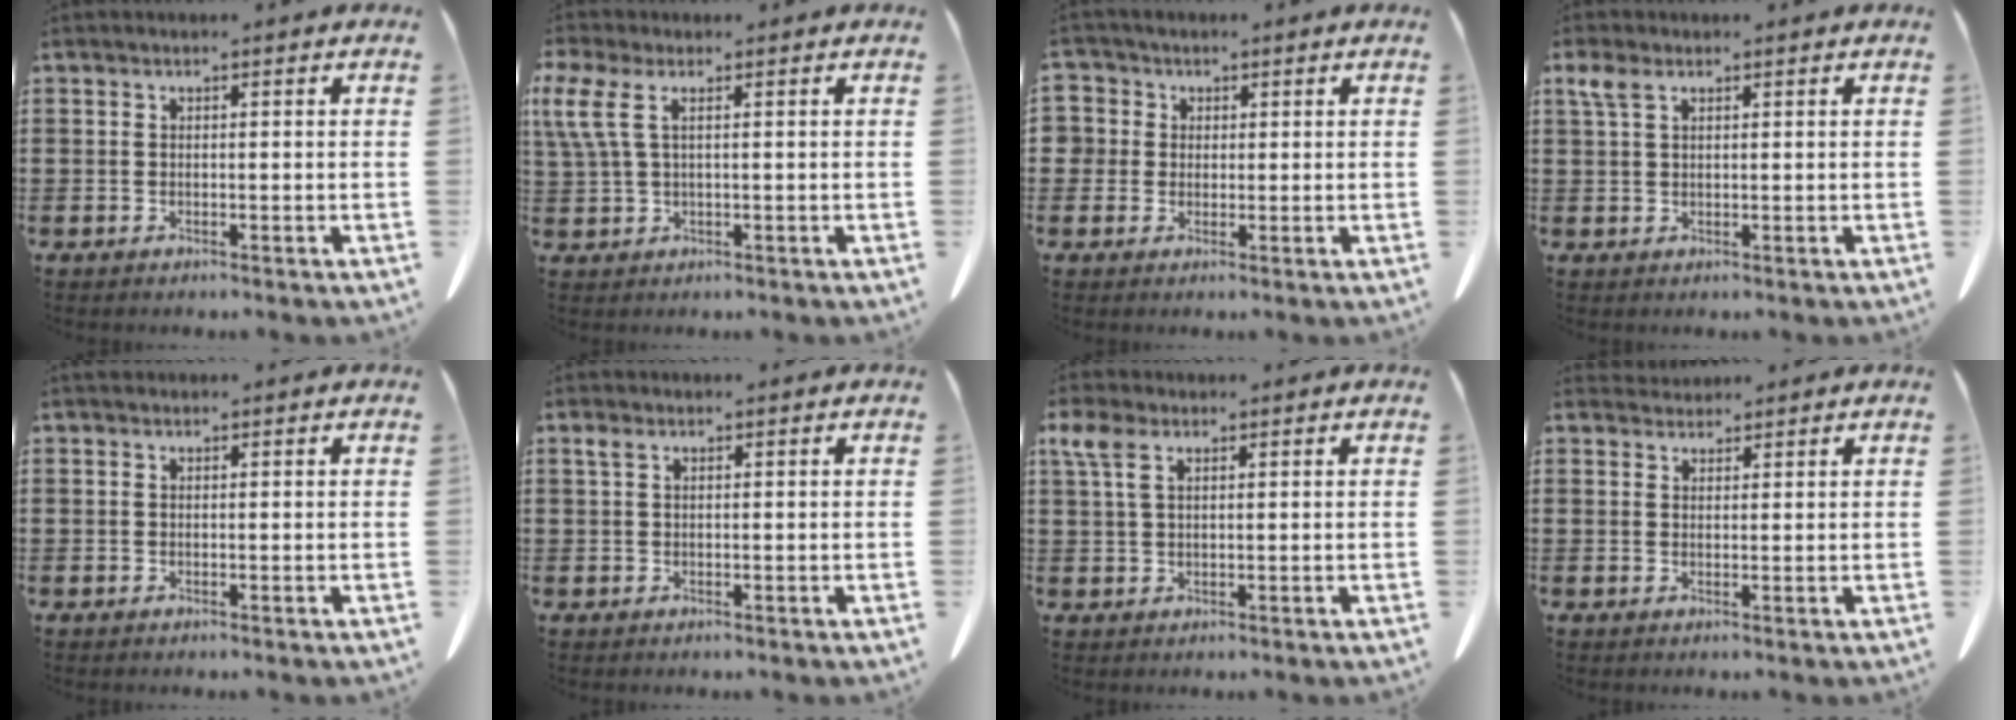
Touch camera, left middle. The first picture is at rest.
{"total": 4.0, "force": [1.1, 1.4, 3.6], "torque": [-0.097, -0.006, 0.015]}
{"total": 2.7, "force": [0.8, 2.6, 0.1], "torque": [-0.018, 0.010, 0.013]}
{"total": 2.7, "force": [1.3, 1.1, 2.0], "torque": [-0.054, 0.000, 0.022]}
{"total": 0.0}
{"total": 1.2, "force": [0.5, 0.5, 1.0], "torque": [-0.022, 0.002, 0.008]}
{"total": 3.9, "force": [1.9, 1.7, 2.9], "torque": [-0.074, 0.002, 0.032]}
{"total": 1.7, "force": [1.6, 0.5, -0.1], "torque": [-0.003, 0.001, 0.032]}